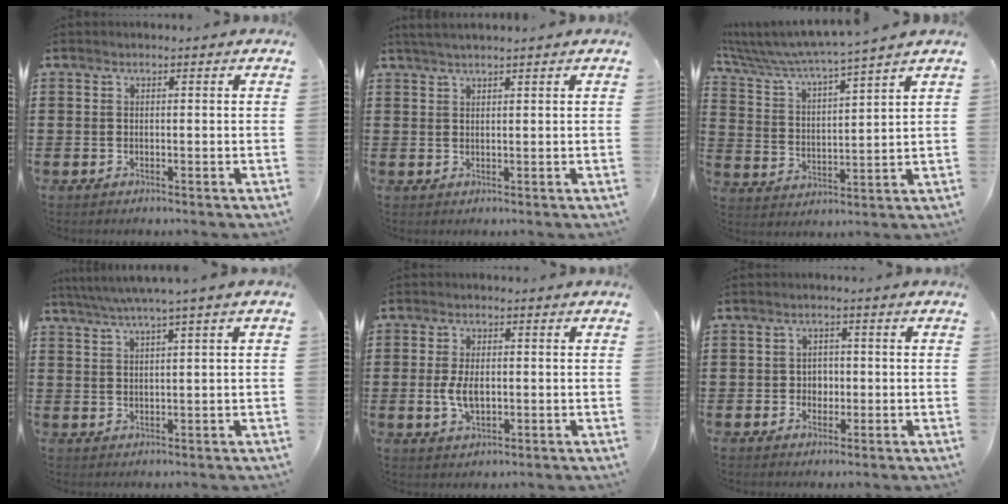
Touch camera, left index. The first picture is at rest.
{"total": 1.5, "force": [1.4, -0.2, 0.6], "torque": [-0.014, -0.001, 0.027]}
{"total": 4.7, "force": [4.4, -1.1, 1.3], "torque": [-0.050, -0.038, 0.066]}
{"total": 3.2, "force": [2.1, -0.5, 2.4], "torque": [-0.051, -0.005, 0.034]}
{"total": 4.8, "force": [-0.2, 2.6, 4.0], "torque": [-0.090, 0.001, -0.007]}
{"total": 2.1, "force": [-0.2, 1.9, 0.9], "torque": [-0.024, 0.006, -0.008]}